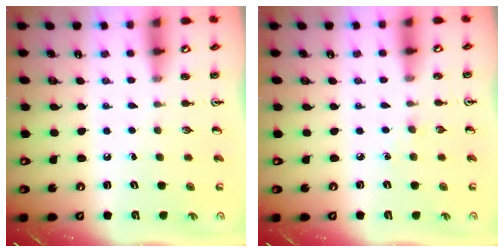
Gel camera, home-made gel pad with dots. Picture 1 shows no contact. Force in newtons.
{"total": 2.6, "press": 2.5, "slide": 0.3}